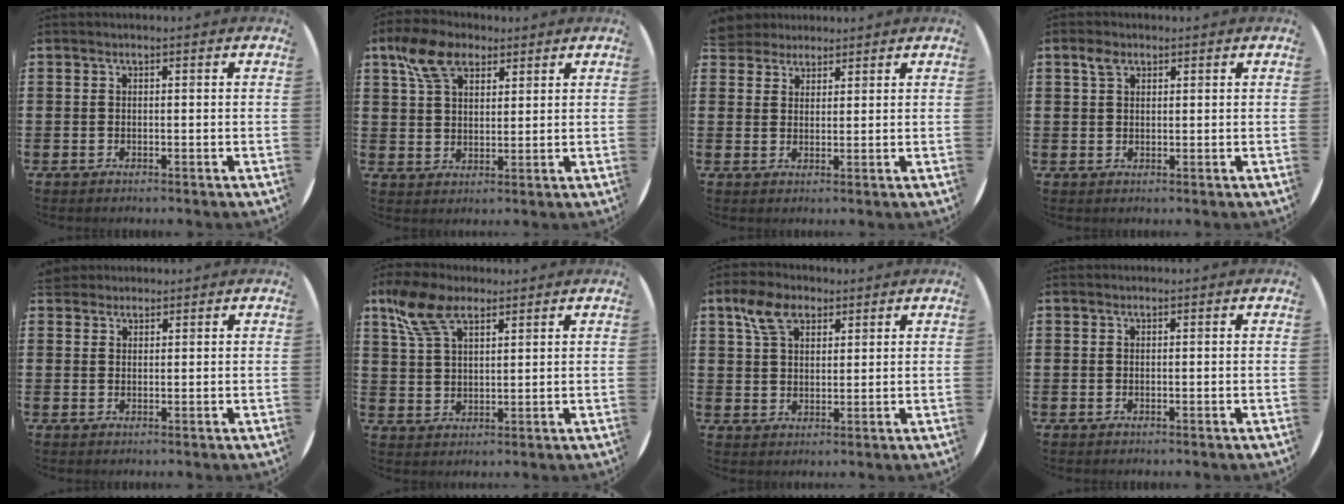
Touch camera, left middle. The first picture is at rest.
{"total": 7.4, "force": [4.9, 4.2, 3.7], "torque": [-0.081, 0.005, 0.091]}
{"total": 3.5, "force": [3.3, 1.4, -0.2], "torque": [0.001, -0.002, 0.062]}
{"total": 1.7, "force": [1.1, 1.1, 0.7], "torque": [0.000, -0.001, 0.017]}
{"total": 2.2, "force": [2.0, 0.8, 0.0], "torque": [0.004, 0.002, 0.038]}
{"total": 7.4, "force": [5.1, 3.4, 4.2], "torque": [-0.096, 0.003, 0.094]}
{"total": 5.7, "force": [3.6, 3.3, 2.9], "torque": [-0.060, 0.009, 0.066]}
{"total": 0.0}